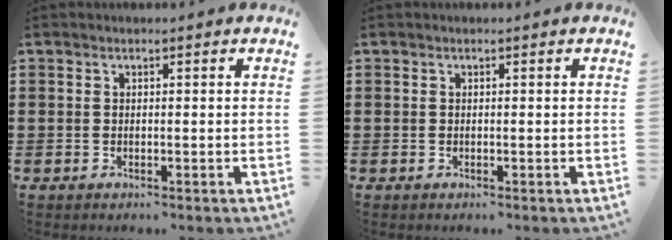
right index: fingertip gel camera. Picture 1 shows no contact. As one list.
[{"total": 0.0}]